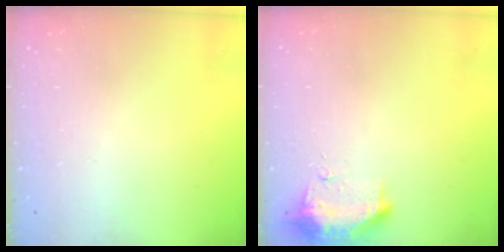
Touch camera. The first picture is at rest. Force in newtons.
{"total": 19.3, "press": 12.1, "slide": 15.1}